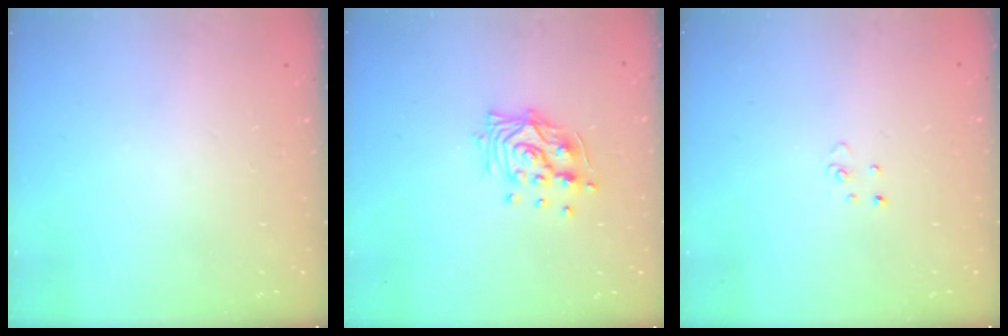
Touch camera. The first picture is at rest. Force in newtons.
{"total": 11.7, "press": 11.7, "slide": 0.6}
{"total": 2.9, "press": 2.9, "slide": 0.2}